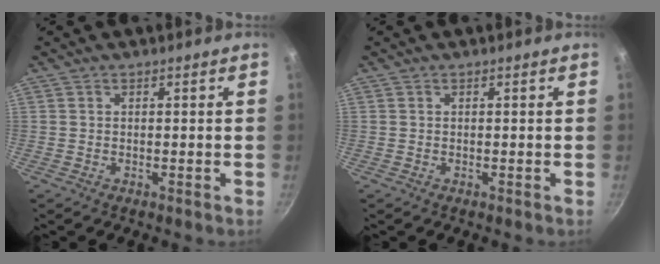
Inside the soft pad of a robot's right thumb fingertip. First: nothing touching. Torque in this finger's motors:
{"motor_torque": [-0.09, -0.09, 0.06, -0.06, 0.00]}